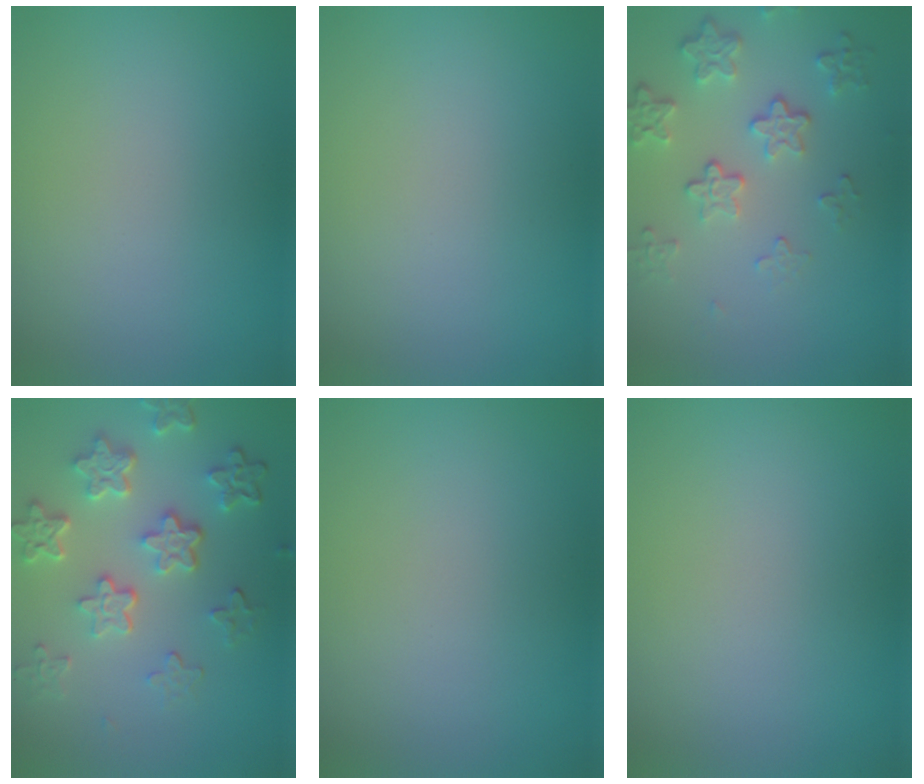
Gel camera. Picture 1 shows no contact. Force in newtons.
{"total": 0.0}
{"total": 4.1, "press": 3.1, "slide": 2.7}
{"total": 5.8, "press": 4.3, "slide": 3.8}
{"total": 0.0}
{"total": 0.0}